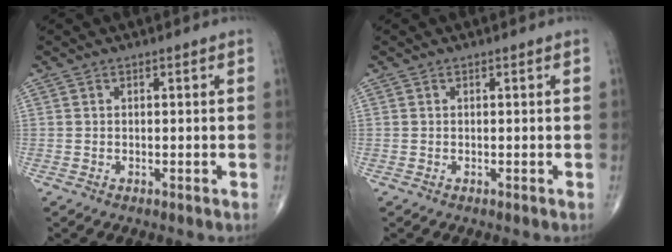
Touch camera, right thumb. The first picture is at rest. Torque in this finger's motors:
{"motor_torque": [0.05, 0.05, -0.02, 0.02, 0.00]}